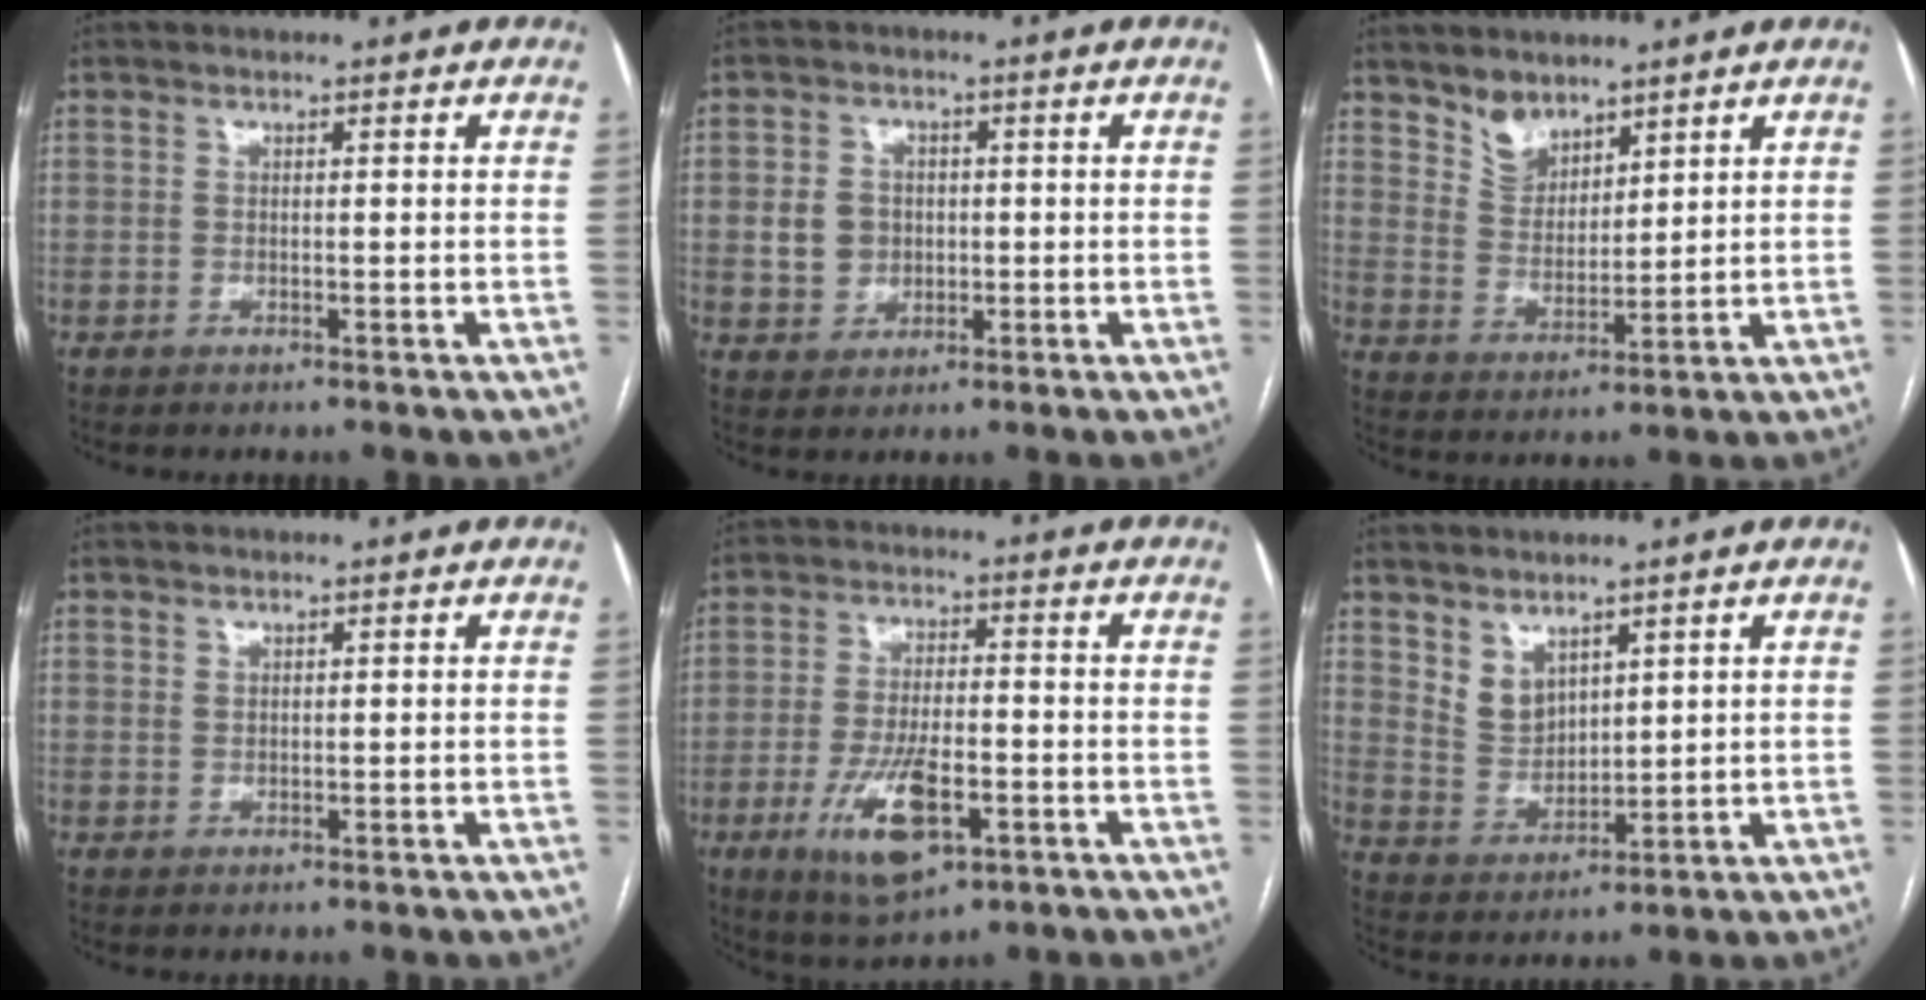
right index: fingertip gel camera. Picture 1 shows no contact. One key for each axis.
{"total": 5.3, "fx": 0.0, "fy": 4.8, "fz": 2.2, "tx": -0.041, "ty": 0.014, "tz": 0.010}
{"total": 5.5, "fx": 4.4, "fy": 2.8, "fz": 1.4, "tx": -0.029, "ty": 0.000, "tz": 0.094}
{"total": 0.5, "fx": 0.5, "fy": 0.3, "fz": 0.1, "tx": 0.003, "ty": -0.004, "tz": 0.005}
{"total": 10.8, "fx": -4.2, "fy": 3.8, "fz": 9.3, "tx": -0.181, "ty": -0.012, "tz": -0.065}
{"total": 5.2, "fx": 3.6, "fy": 3.2, "fz": 2.0, "tx": -0.045, "ty": 0.002, "tz": 0.086}